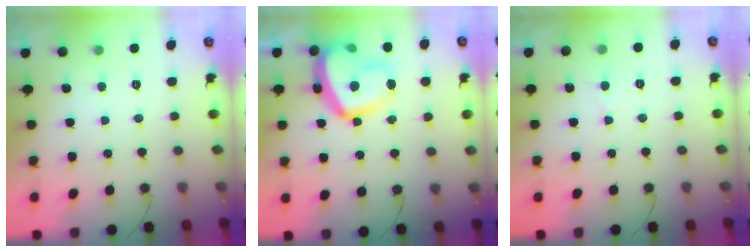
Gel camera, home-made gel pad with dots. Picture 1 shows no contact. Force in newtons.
{"total": 18.4, "press": 18.3, "slide": 2.0}
{"total": 2.4, "press": 2.4, "slide": 0.4}